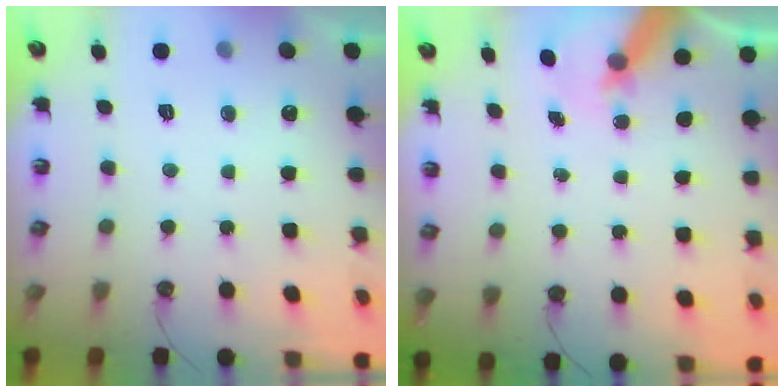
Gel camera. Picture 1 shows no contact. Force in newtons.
{"total": 6.9, "press": 6.8, "slide": 0.7}